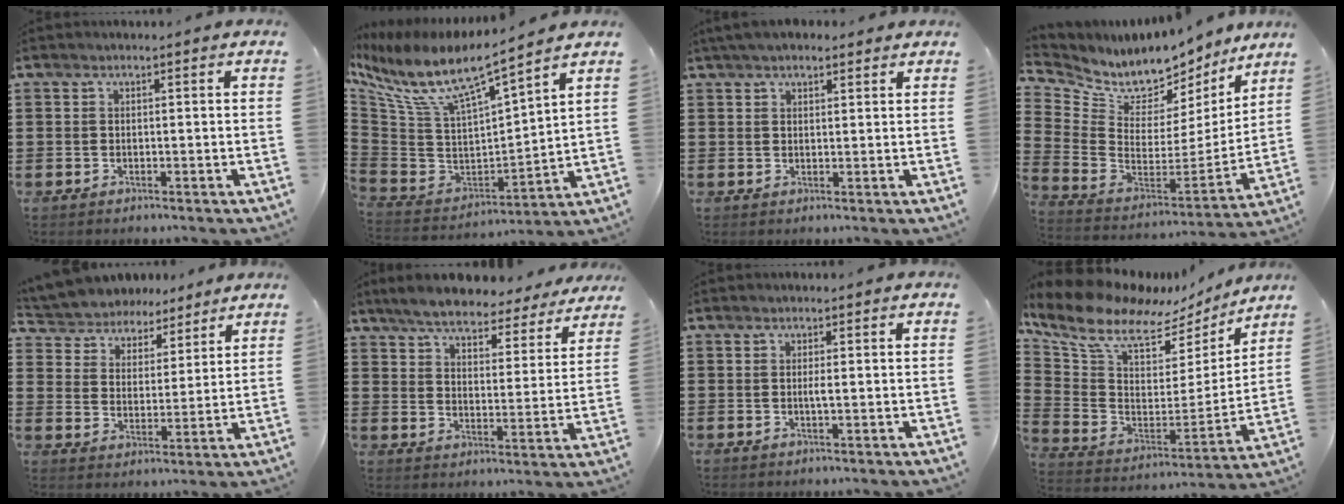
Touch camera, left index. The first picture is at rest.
{"total": 10.2, "force": [6.7, 2.1, 7.3], "torque": [-0.169, -0.047, 0.109]}
{"total": 3.3, "force": [2.9, 1.3, 1.0], "torque": [-0.027, 0.001, 0.055]}
{"total": 6.9, "force": [5.8, 3.5, 1.3], "torque": [-0.067, -0.058, 0.104]}
{"total": 5.1, "force": [4.9, 1.5, -0.3], "torque": [-0.027, -0.029, 0.085]}
{"total": 6.3, "force": [6.0, 0.8, 1.9], "torque": [-0.064, -0.033, 0.104]}
{"total": 1.0, "force": [0.1, -0.1, 1.0], "torque": [-0.020, -0.004, 0.002]}
{"total": 10.8, "force": [8.2, 4.7, 5.3], "torque": [-0.142, -0.048, 0.146]}